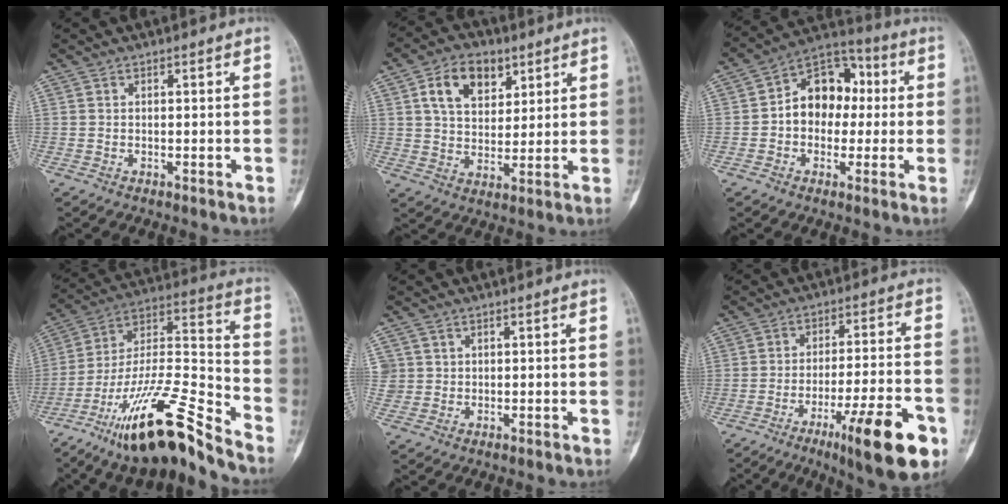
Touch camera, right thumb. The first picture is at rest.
{"total": 10.9, "force": [4.8, 7.1, 6.7], "torque": [-0.083, -0.013, 0.085]}
{"total": 12.7, "force": [0.5, 9.6, 8.3], "torque": [-0.086, 0.037, -0.004]}
{"total": 23.2, "force": [-16.6, 4.5, 15.7], "torque": [-0.301, 0.081, -0.294]}
{"total": 2.3, "force": [0.6, 2.3, 0.0], "torque": [0.020, 0.000, 0.010]}
{"total": 16.8, "force": [-8.1, 3.2, 14.4], "torque": [-0.204, 0.031, -0.116]}